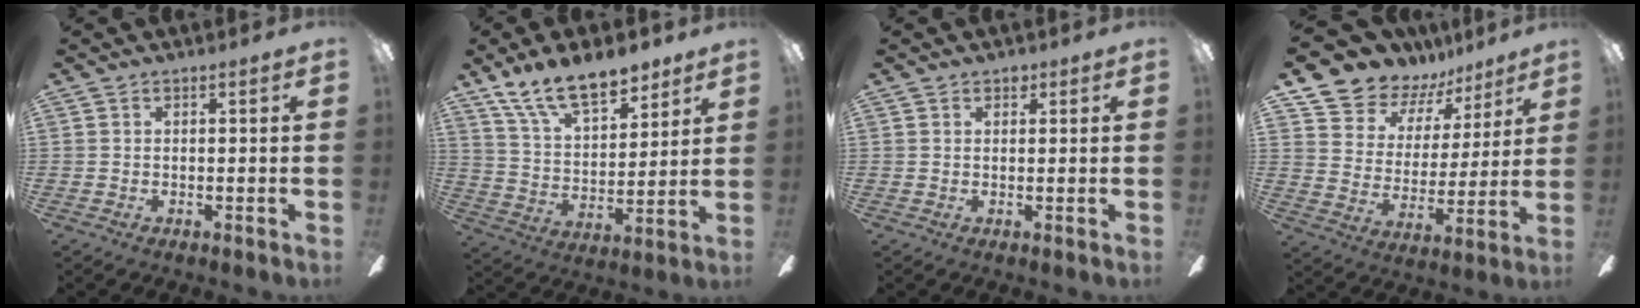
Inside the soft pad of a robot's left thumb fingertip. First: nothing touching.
{"total": 15.2, "force": [11.5, 6.5, 7.6], "torque": [-0.136, -0.059, 0.208]}
{"total": 1.5, "force": [1.1, 0.8, 0.5], "torque": [-0.002, -0.001, 0.018]}
{"total": 10.9, "force": [9.7, 5.0, 0.2], "torque": [-0.033, -0.092, 0.181]}